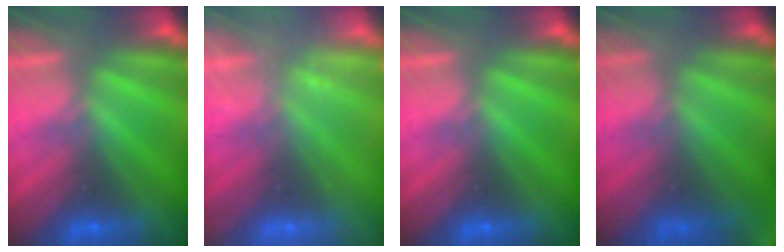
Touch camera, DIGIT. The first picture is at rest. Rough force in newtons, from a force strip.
{"total": 2.2}
{"total": 0.0}
{"total": 10.1}